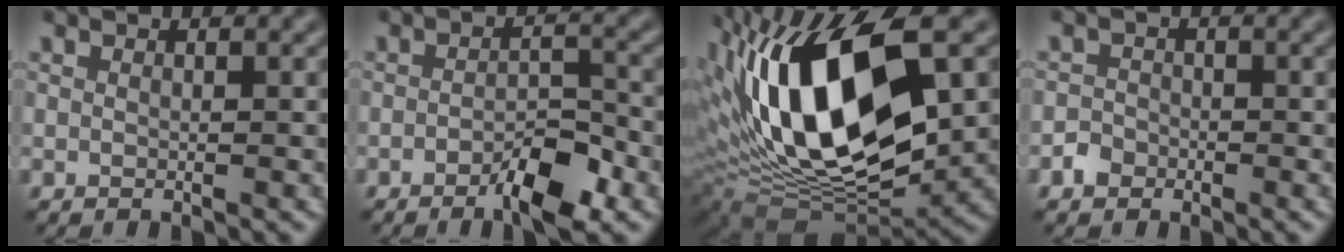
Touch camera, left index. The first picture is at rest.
{"total": 4.5, "force": [-2.3, 1.3, 3.6], "torque": [-0.058, 0.002, -0.038]}
{"total": 16.5, "force": [3.5, 7.5, 14.3], "torque": [-0.256, 0.008, 0.055]}
{"total": 1.3, "force": [-0.8, 1.0, 0.1], "torque": [0.005, 0.004, -0.015]}